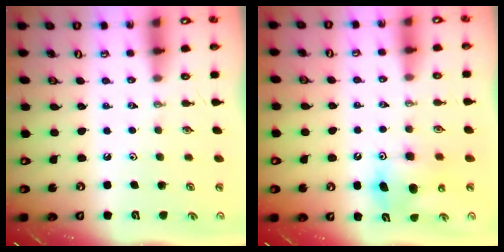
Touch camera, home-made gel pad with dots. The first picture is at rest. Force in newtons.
{"total": 8.4, "press": 8.4, "slide": 0.3}